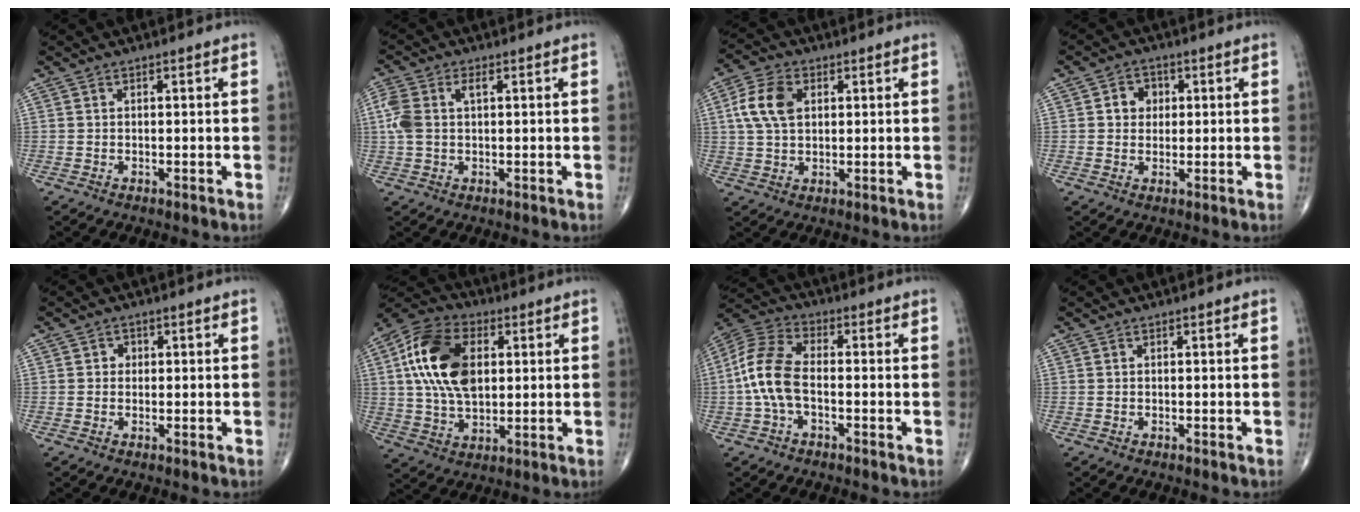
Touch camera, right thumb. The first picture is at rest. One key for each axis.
{"total": 6.8, "fx": 1.3, "fy": 3.9, "fz": 5.4, "tx": -0.151, "ty": 0.024, "tz": 0.028}
{"total": 8.3, "fx": 2.0, "fy": 5.3, "fz": 6.0, "tx": -0.120, "ty": 0.007, "tz": 0.036}
{"total": 4.2, "fx": 0.8, "fy": 3.6, "fz": 1.9, "tx": -0.003, "ty": 0.005, "tz": 0.008}
{"total": 1.4, "fx": 0.2, "fy": 1.3, "fz": 0.5, "tx": 0.003, "ty": 0.003, "tz": -0.002}
{"total": 17.2, "fx": 3.0, "fy": 10.1, "fz": 13.6, "tx": -0.255, "ty": 0.009, "tz": 0.050}
{"total": 10.3, "fx": -1.6, "fy": 5.7, "fz": 8.5, "tx": -0.187, "ty": 0.033, "tz": -0.038}
{"total": 0.0}